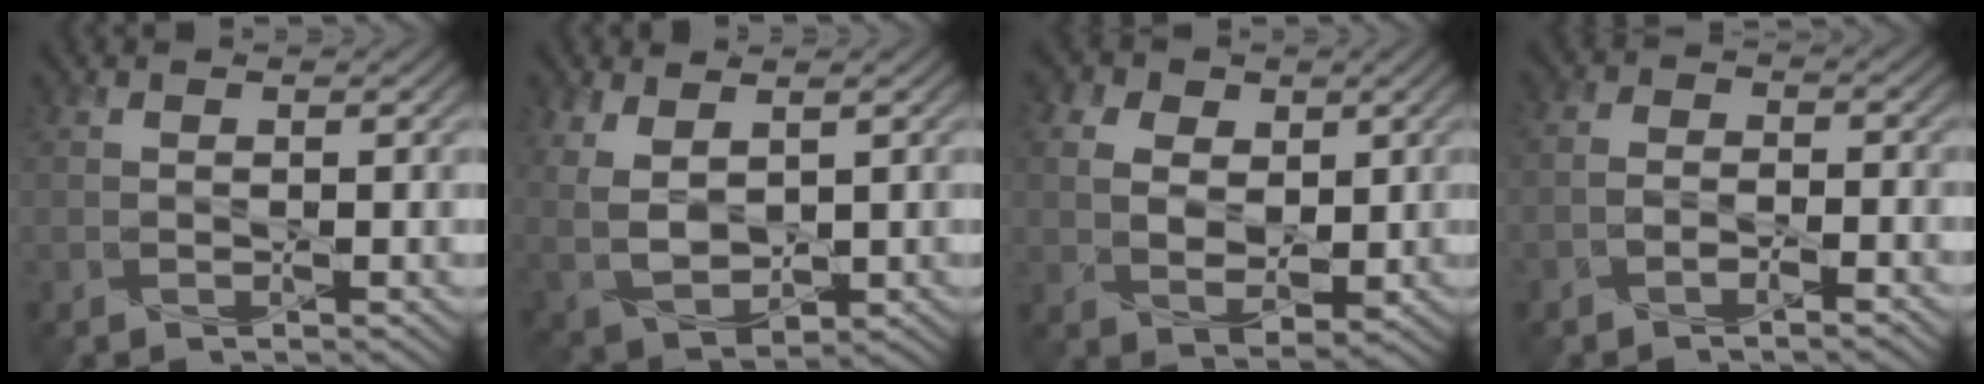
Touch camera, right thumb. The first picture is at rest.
{"total": 6.3, "force": [2.1, 3.6, 4.7], "torque": [-0.124, -0.009, 0.047]}
{"total": 8.2, "force": [2.8, 6.2, 4.5], "torque": [-0.113, 0.017, 0.046]}
{"total": 2.9, "force": [-1.9, 1.3, 1.8], "torque": [-0.026, 0.005, -0.045]}